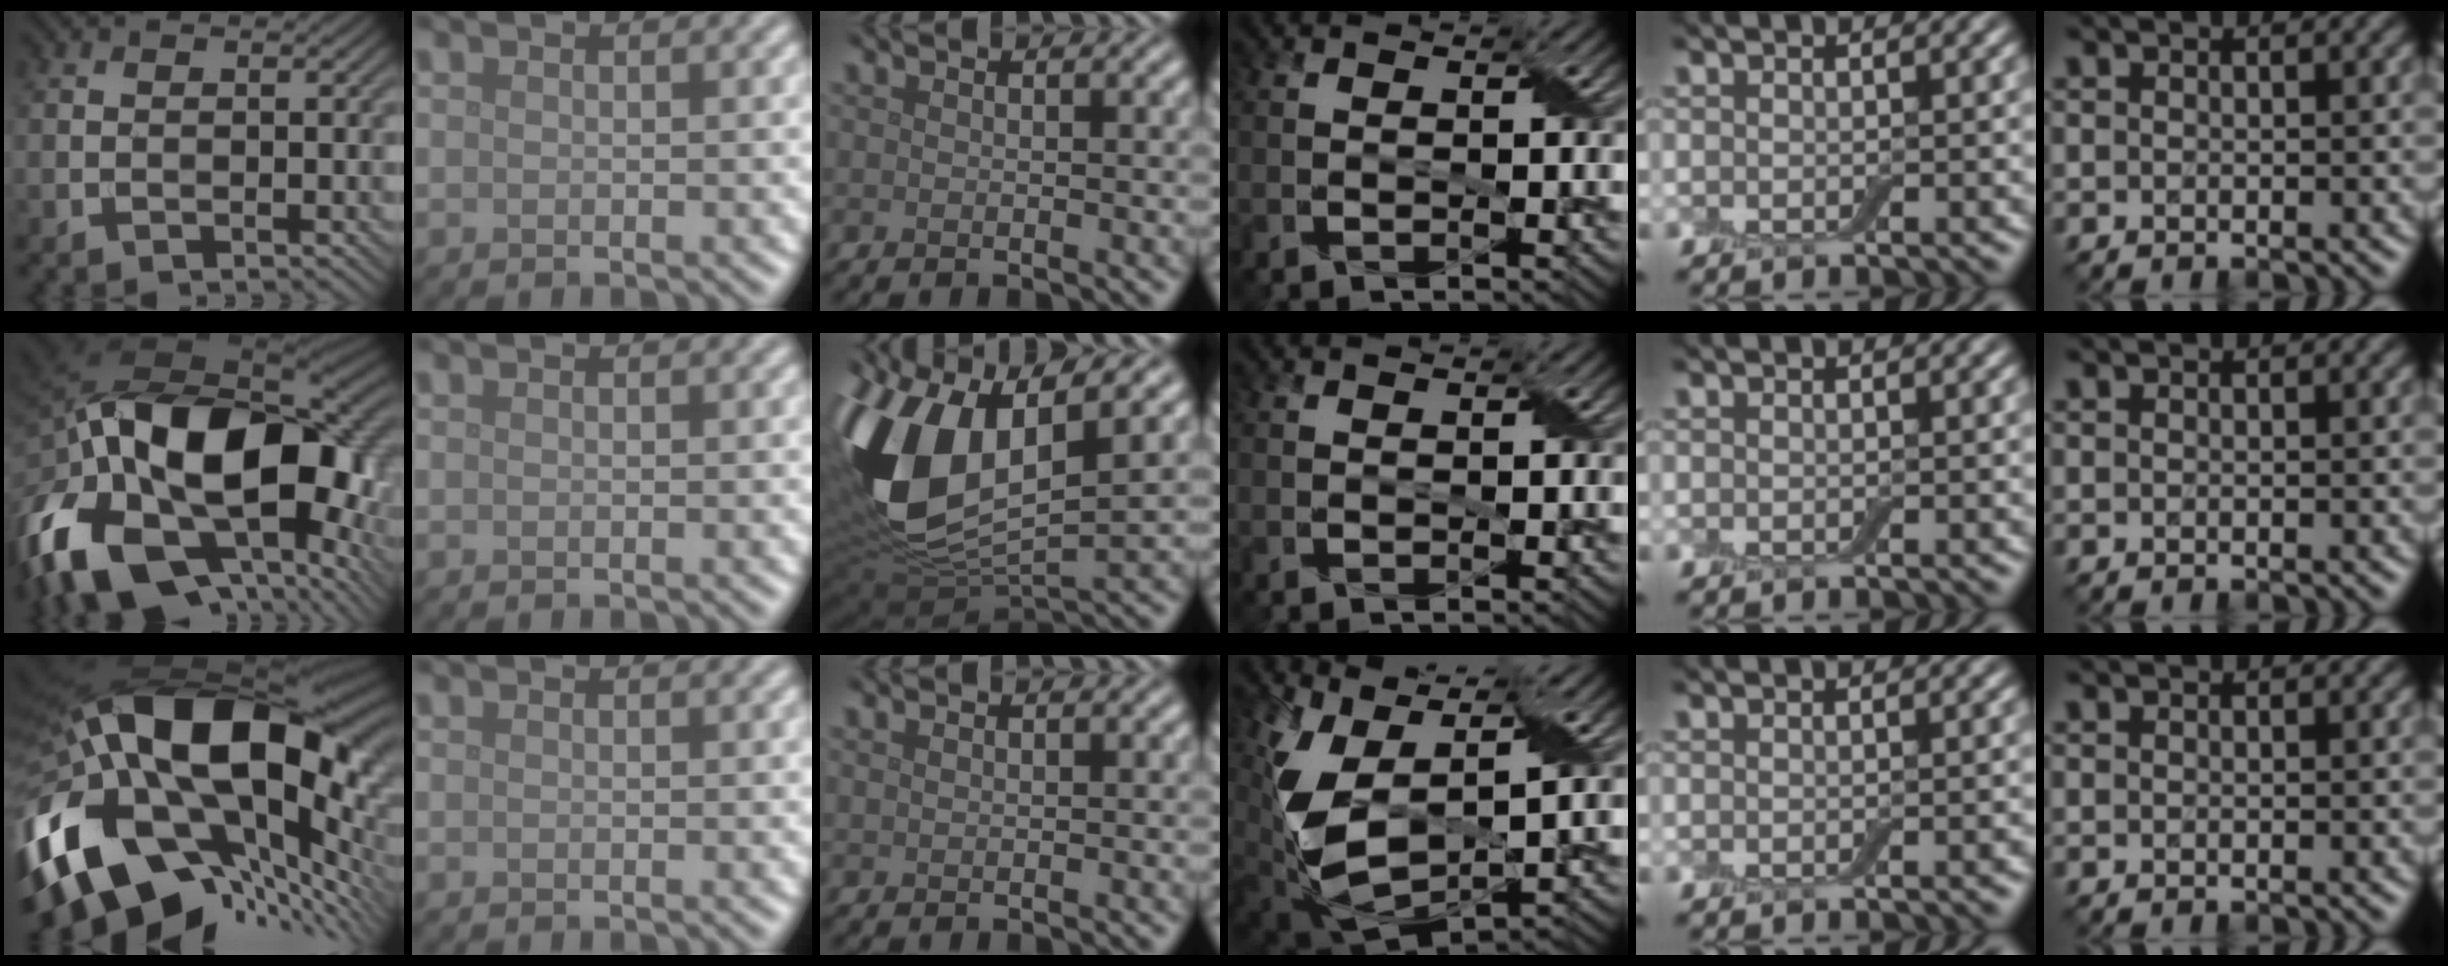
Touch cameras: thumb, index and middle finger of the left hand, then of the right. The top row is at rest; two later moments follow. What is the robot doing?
{"motion": "wrap", "object": "adhesive wrap"}